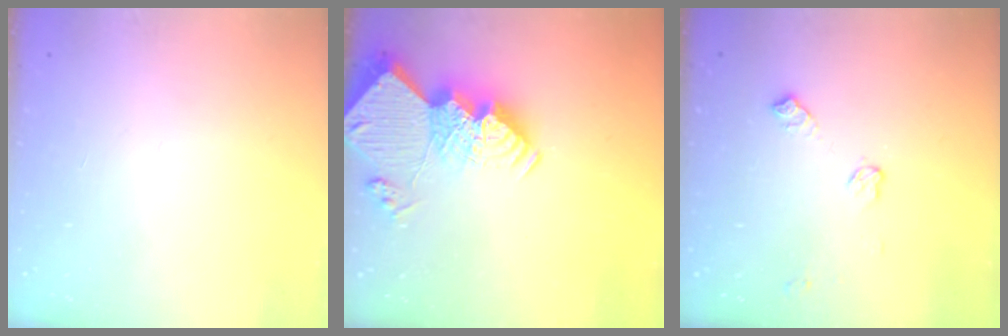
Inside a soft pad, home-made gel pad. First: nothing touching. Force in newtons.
{"total": 19.8, "press": 19.8, "slide": 1.9}
{"total": 7.3, "press": 7.3, "slide": 0.8}